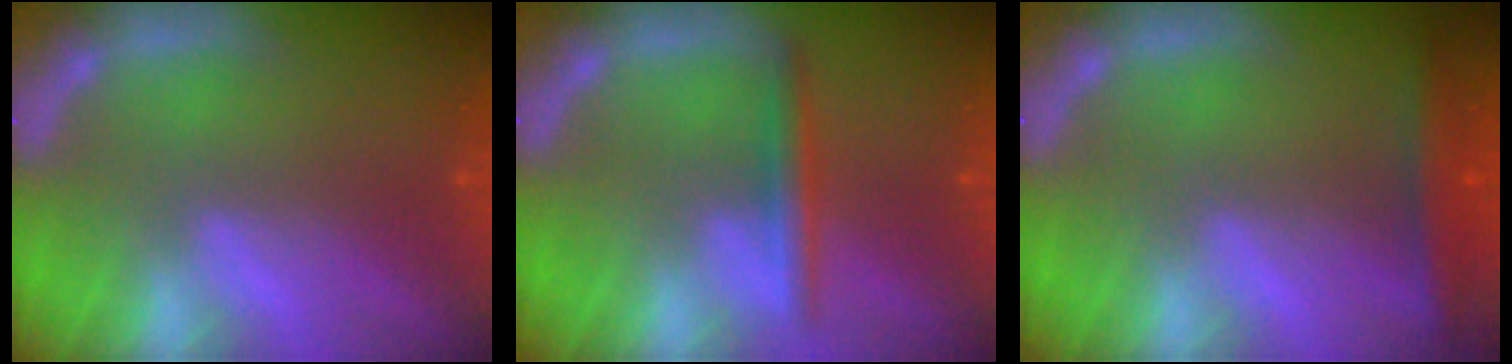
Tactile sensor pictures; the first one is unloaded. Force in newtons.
{"total": 2.4}
{"total": 3.0}